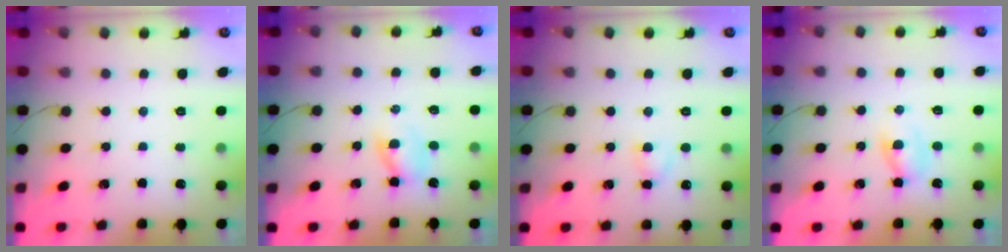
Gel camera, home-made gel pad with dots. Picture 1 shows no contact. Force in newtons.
{"total": 2.3, "press": 2.0, "slide": 1.1}
{"total": 2.7, "press": 2.5, "slide": 1.0}
{"total": 2.0, "press": 1.8, "slide": 0.9}